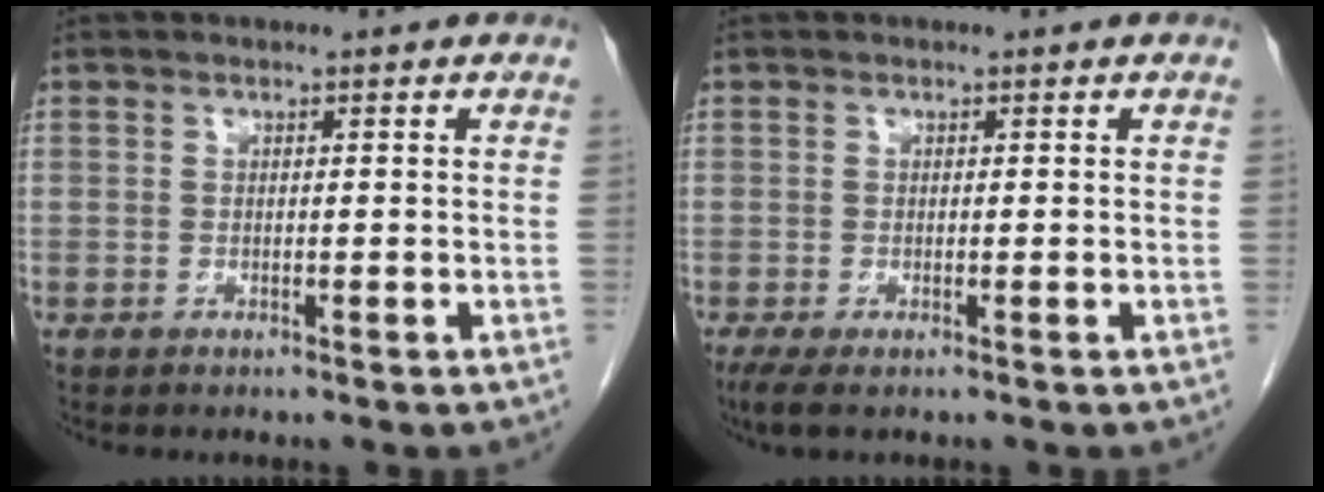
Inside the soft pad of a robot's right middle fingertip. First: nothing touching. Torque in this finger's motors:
{"motor_torque": [0.66, -0.39, -0.01, 0.04]}